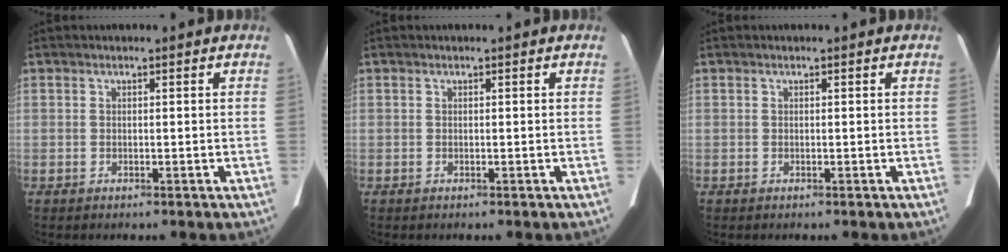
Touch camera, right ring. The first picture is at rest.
{"total": 0.0}
{"total": 0.0}